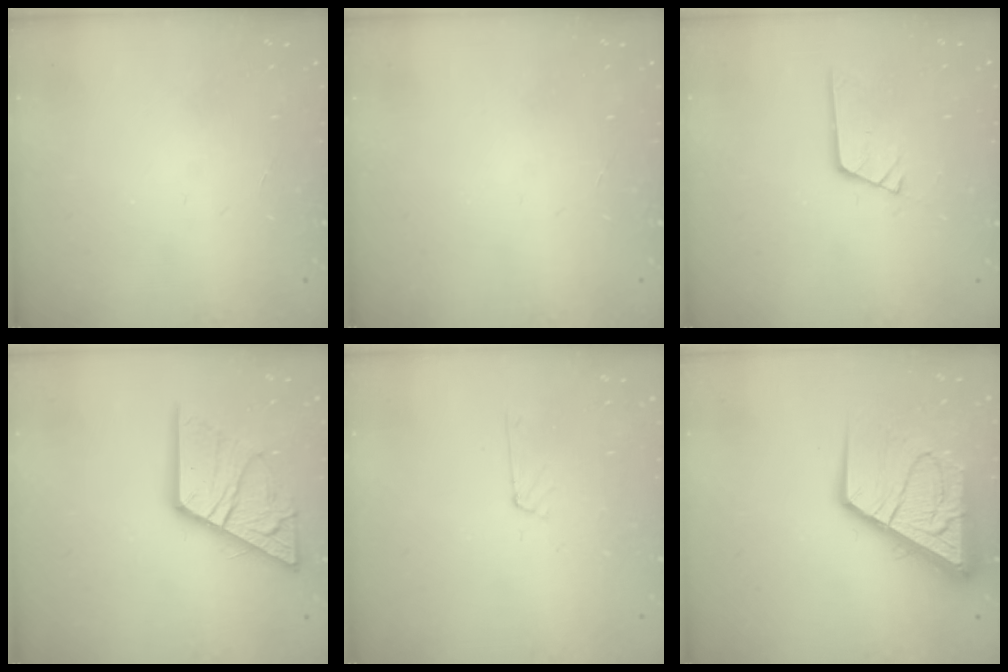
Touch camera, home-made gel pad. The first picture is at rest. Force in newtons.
{"total": 0.0}
{"total": 4.3, "press": 4.3, "slide": 0.5}
{"total": 19.5, "press": 19.4, "slide": 1.9}
{"total": 3.5, "press": 3.5, "slide": 0.3}
{"total": 16.1, "press": 16.0, "slide": 1.8}